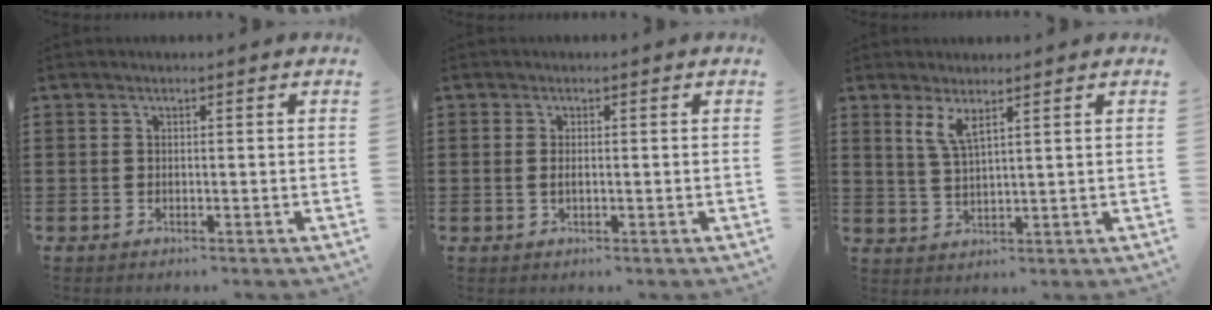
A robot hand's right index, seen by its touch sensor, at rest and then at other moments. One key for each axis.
{"total": 1.0, "fx": 0.0, "fy": 0.3, "fz": 1.0, "tx": -0.020, "ty": 0.000, "tz": -0.001}
{"total": 3.4, "fx": 2.2, "fy": 0.5, "fz": 2.5, "tx": -0.057, "ty": 0.001, "tz": 0.040}